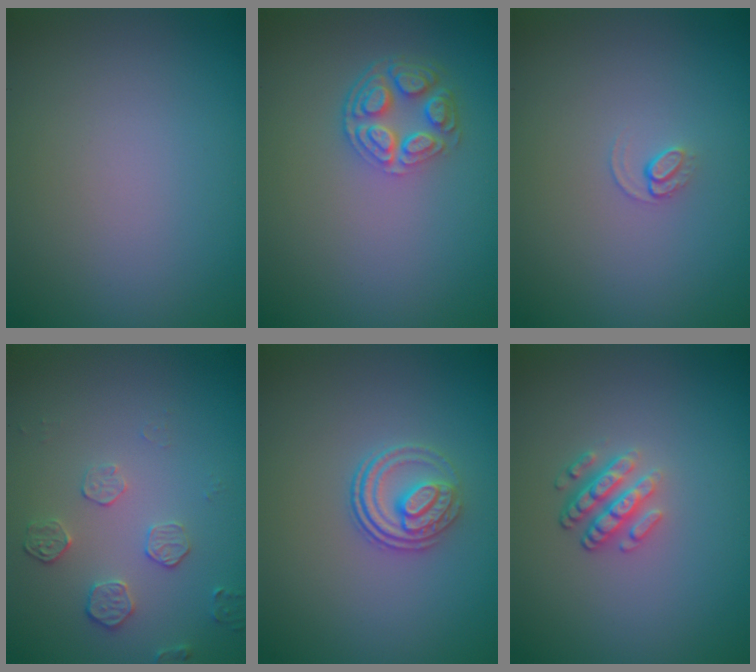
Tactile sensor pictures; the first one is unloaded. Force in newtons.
{"total": 4.2, "press": 3.2, "slide": 2.7}
{"total": 0.9, "press": 0.4, "slide": 0.8}
{"total": 1.9, "press": 1.3, "slide": 1.3}
{"total": 2.9, "press": 2.4, "slide": 1.6}
{"total": 2.8, "press": 2.3, "slide": 1.5}